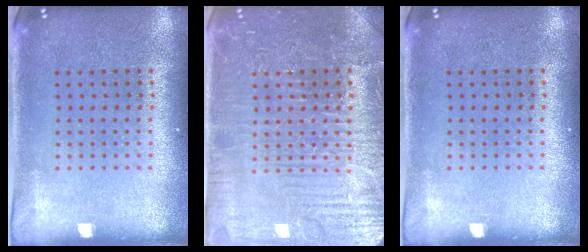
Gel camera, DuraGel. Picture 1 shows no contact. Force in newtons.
{"total": 4.7, "press": 4.6, "slide": 1.1}
{"total": 0.0}